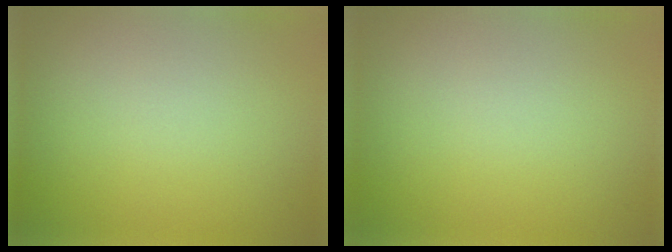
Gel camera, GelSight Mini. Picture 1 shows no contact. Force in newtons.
{"total": 0.0}